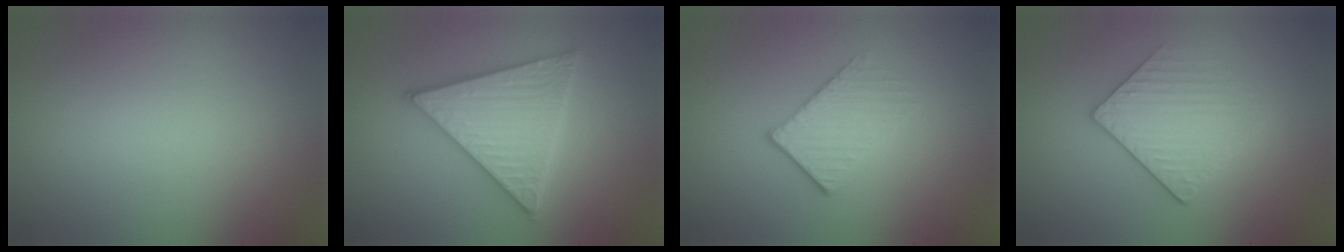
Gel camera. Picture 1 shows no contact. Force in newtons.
{"total": 5.6, "press": 5.5, "slide": 0.7}
{"total": 2.2, "press": 1.9, "slide": 1.2}
{"total": 3.1, "press": 2.9, "slide": 1.1}